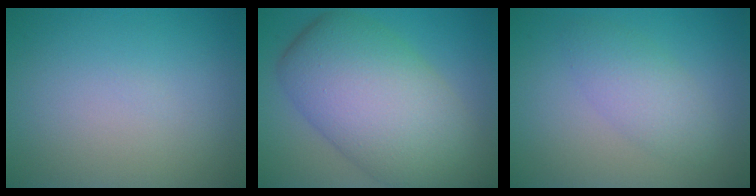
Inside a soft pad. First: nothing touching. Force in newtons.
{"total": 12.0, "press": 12.0, "slide": 0.5}
{"total": 3.0, "press": 3.0, "slide": 0.0}